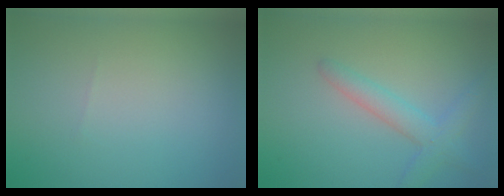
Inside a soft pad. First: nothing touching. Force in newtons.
{"total": 2.8, "press": 2.8, "slide": 0.1}